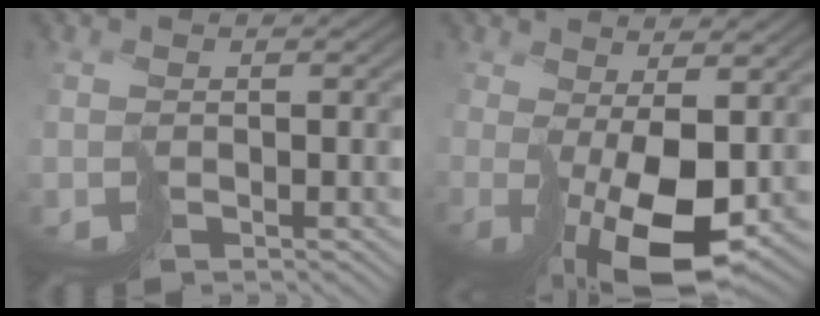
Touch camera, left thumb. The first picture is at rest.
{"total": 8.0, "force": [0.3, 2.4, 7.7], "torque": [-0.120, -0.003, 0.016]}